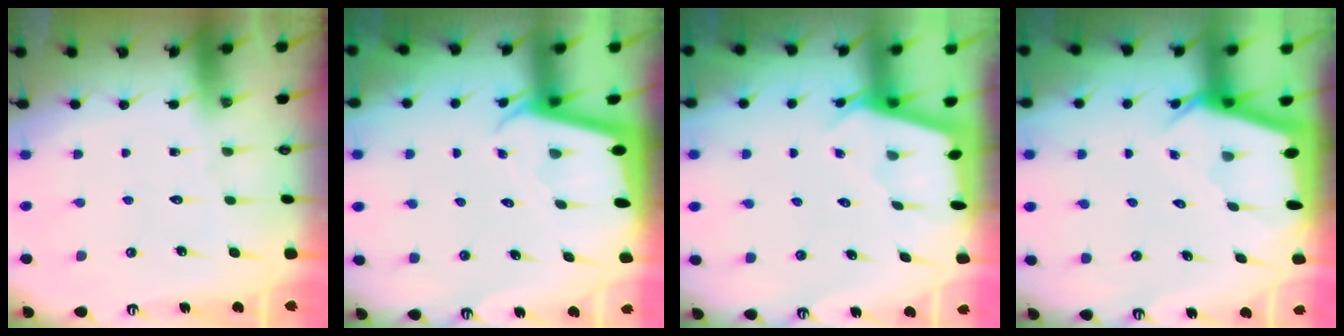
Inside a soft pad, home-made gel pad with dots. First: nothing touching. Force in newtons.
{"total": 2.0, "press": 2.0, "slide": 0.1}
{"total": 2.4, "press": 2.4, "slide": 0.3}
{"total": 2.6, "press": 2.6, "slide": 0.2}